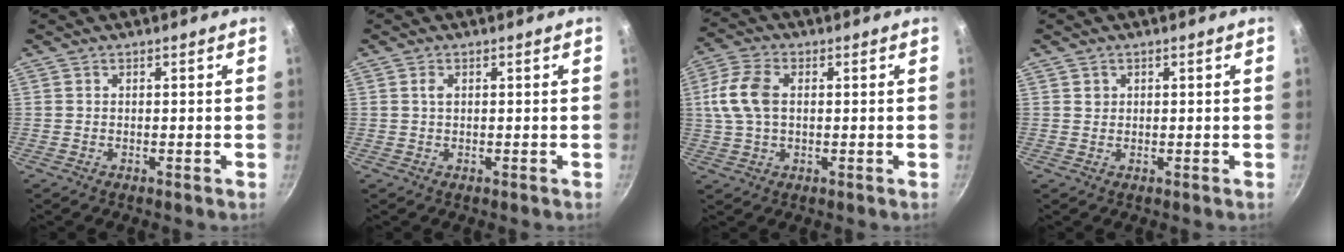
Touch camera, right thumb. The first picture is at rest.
{"total": 1.1, "force": [0.3, 0.6, 0.8], "torque": [-0.014, 0.001, 0.004]}
{"total": 9.1, "force": [1.1, 5.6, 7.1], "torque": [-0.149, 0.017, 0.014]}
{"total": 1.0, "force": [0.4, 0.9, 0.2], "torque": [0.002, 0.003, 0.005]}